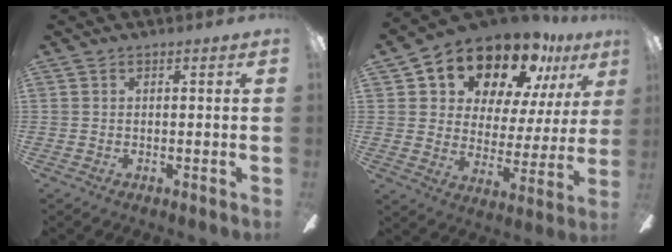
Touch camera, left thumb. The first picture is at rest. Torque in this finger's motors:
{"motor_torque": [1.05, 1.60, 1.41, -1.36, 0.15]}